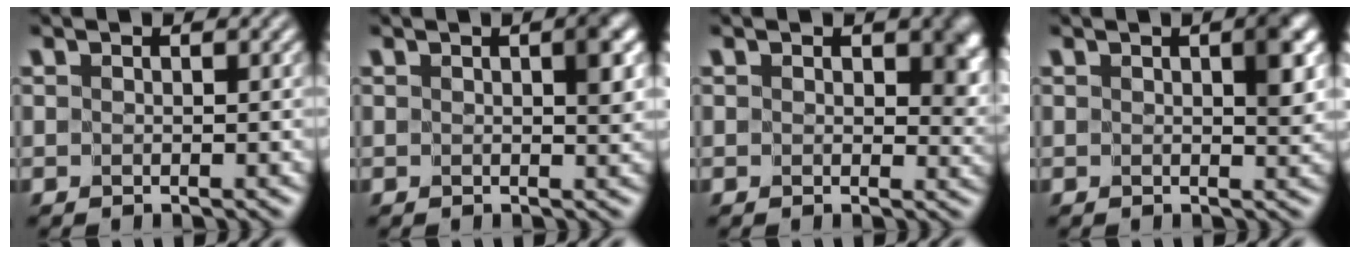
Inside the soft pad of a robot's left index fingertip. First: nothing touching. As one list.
[{"total": 2.3, "force": [0.4, 1.0, 2.0], "torque": [-0.021, 0.003, 0.004]}, {"total": 3.7, "force": [0.9, 2.3, 2.7], "torque": [-0.026, -0.004, 0.009]}, {"total": 3.0, "force": [0.6, 1.4, 2.6], "torque": [-0.031, 0.002, 0.007]}]